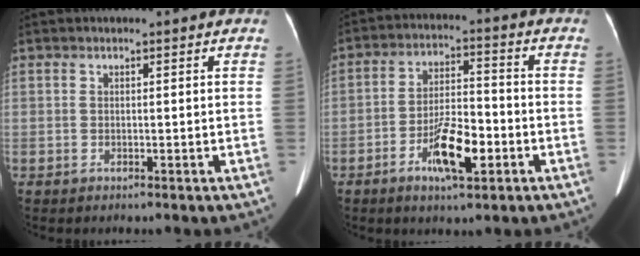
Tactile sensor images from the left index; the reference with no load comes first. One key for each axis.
{"total": 8.9, "fx": -3.8, "fy": 2.5, "fz": 7.7, "tx": -0.146, "ty": 0.001, "tz": -0.064}